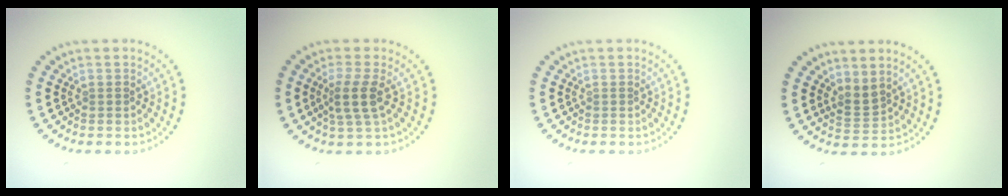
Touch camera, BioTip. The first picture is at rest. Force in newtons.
{"total": 2.5, "press": 2.0, "slide": 1.5}
{"total": 0.0}
{"total": 1.9, "press": 1.4, "slide": 1.3}